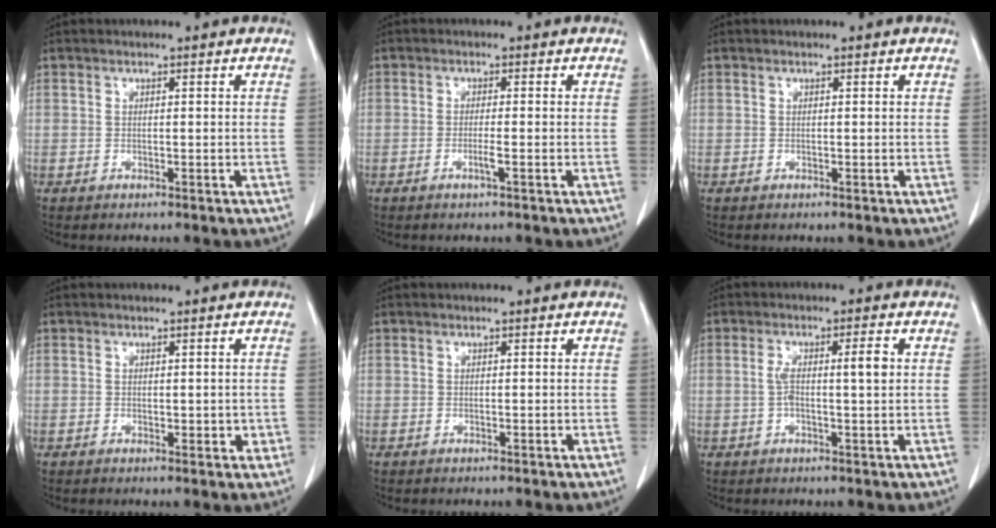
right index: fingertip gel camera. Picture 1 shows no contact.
{"total": 1.6, "force": [-0.7, -0.2, 1.4], "torque": [-0.030, -0.003, -0.014]}
{"total": 0.0}
{"total": 1.9, "force": [0.0, 1.1, 1.5], "torque": [-0.014, -0.003, 0.005]}
{"total": 0.0}
{"total": 4.8, "force": [0.5, 0.6, 4.8], "torque": [-0.092, 0.014, 0.010]}